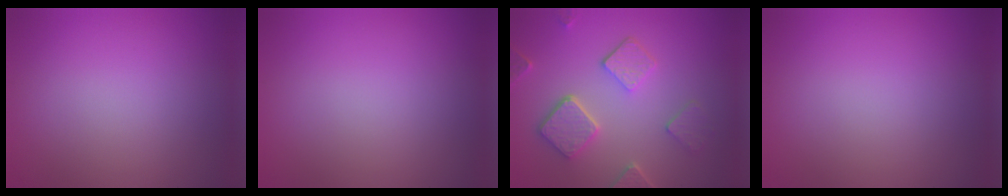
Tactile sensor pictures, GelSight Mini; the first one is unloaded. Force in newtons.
{"total": 0.0}
{"total": 4.9, "press": 3.8, "slide": 3.1}
{"total": 0.0}